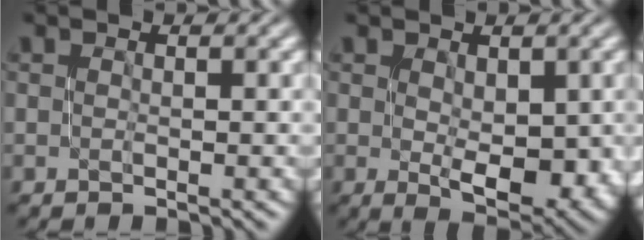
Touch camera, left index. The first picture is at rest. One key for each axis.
{"total": 5.5, "fx": -0.2, "fy": 2.9, "fz": 4.7, "tx": -0.084, "ty": -0.009, "tz": 0.007}